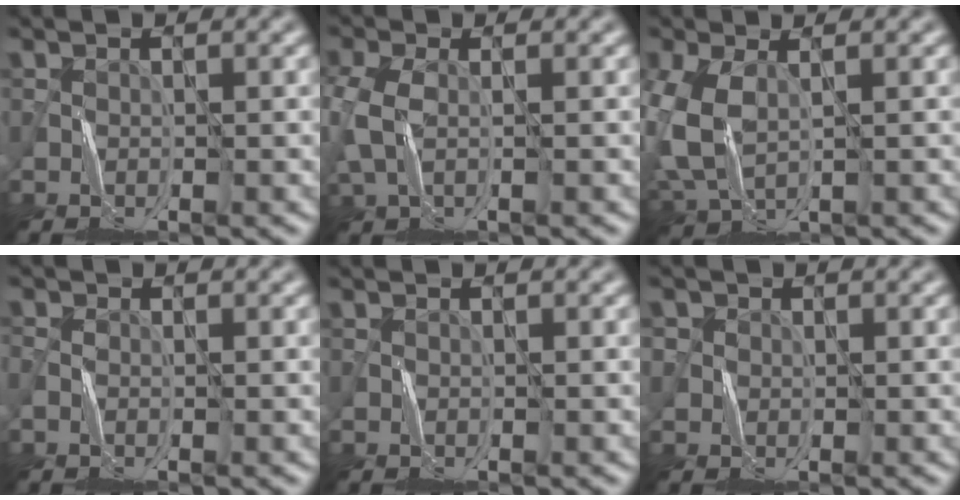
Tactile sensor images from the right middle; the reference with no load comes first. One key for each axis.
{"total": 3.4, "fx": -0.3, "fy": 2.0, "fz": 2.8, "tx": -0.088, "ty": 0.000, "tz": -0.007}
{"total": 5.4, "fx": 0.1, "fy": 3.4, "fz": 4.2, "tx": -0.120, "ty": -0.003, "tz": 0.005}
{"total": 0.5, "fx": -0.3, "fy": 0.4, "fz": 0.2, "tx": -0.005, "ty": 0.001, "tz": -0.008}
{"total": 0.0}
{"total": 0.8, "fx": 0.2, "fy": 0.7, "fz": -0.3, "tx": 0.009, "ty": -0.001, "tz": 0.003}